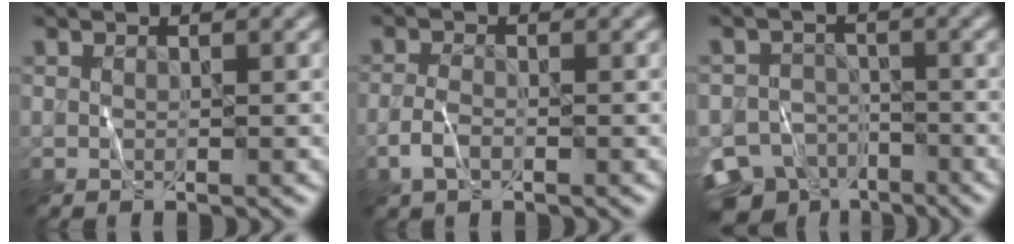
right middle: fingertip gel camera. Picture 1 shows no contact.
{"total": 2.0, "force": [-0.9, 1.0, 1.5], "torque": [-0.032, 0.002, -0.024]}
{"total": 9.5, "force": [-7.1, 5.8, 2.8], "torque": [-0.035, -0.017, -0.116]}